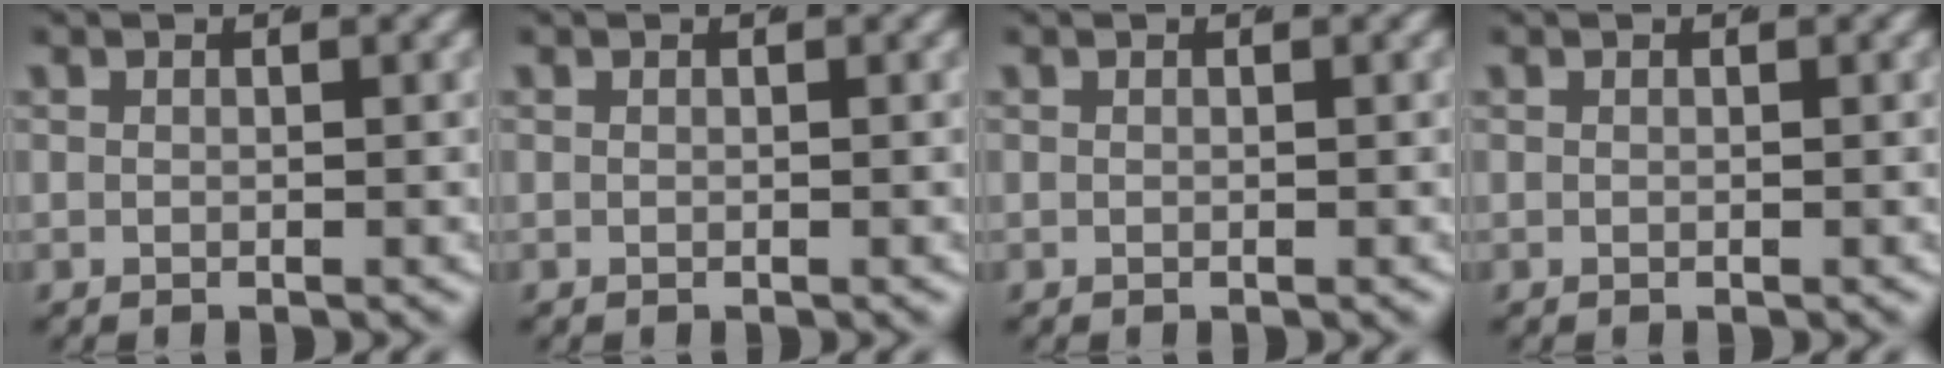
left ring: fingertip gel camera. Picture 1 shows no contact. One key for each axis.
{"total": 0.0}
{"total": 0.0}
{"total": 0.0}